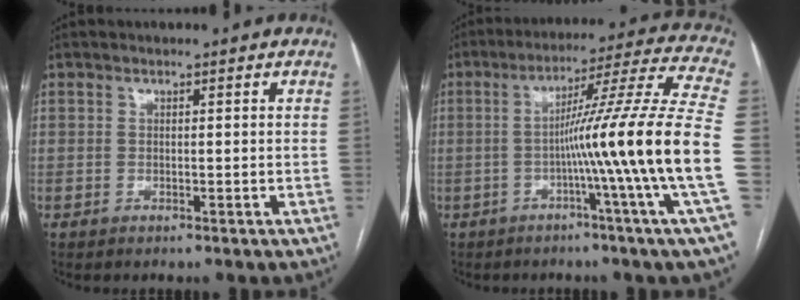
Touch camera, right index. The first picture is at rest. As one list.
[{"total": 19.5, "force": [-3.4, -3.6, 18.8], "torque": [-0.264, -0.005, -0.072]}]